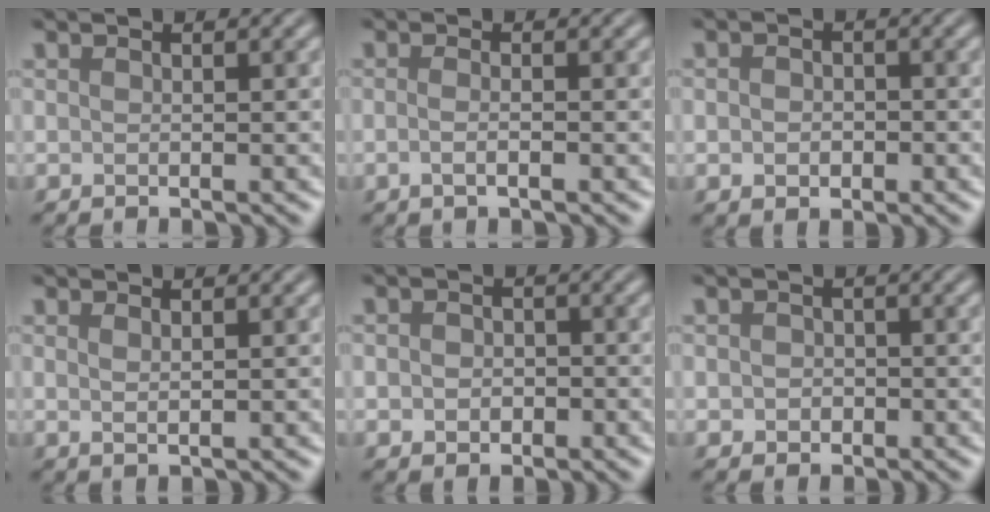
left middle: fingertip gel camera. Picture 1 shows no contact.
{"total": 1.8, "force": [-0.4, 0.7, 1.6], "torque": [-0.016, -0.002, -0.017]}
{"total": 1.9, "force": [-0.3, 1.4, 1.2], "torque": [-0.017, -0.003, -0.006]}
{"total": 1.0, "force": [0.4, 0.3, 0.8], "torque": [-0.014, -0.001, 0.008]}
{"total": 2.2, "force": [-0.3, 1.7, 1.2], "torque": [-0.009, -0.006, -0.010]}
{"total": 1.5, "force": [-0.2, 1.4, 0.6], "torque": [-0.007, -0.005, -0.006]}